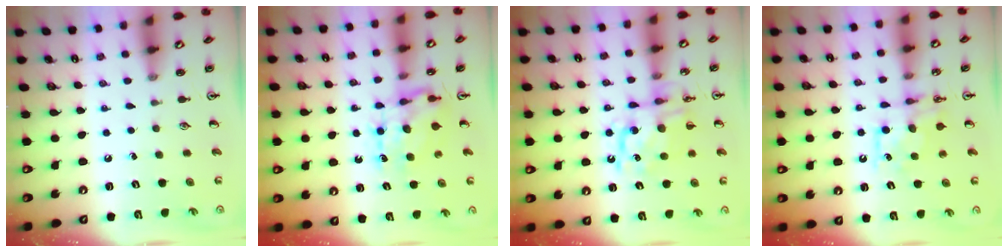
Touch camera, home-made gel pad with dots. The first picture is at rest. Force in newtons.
{"total": 8.2, "press": 8.2, "slide": 0.7}
{"total": 12.2, "press": 12.2, "slide": 0.3}
{"total": 8.2, "press": 8.2, "slide": 0.1}